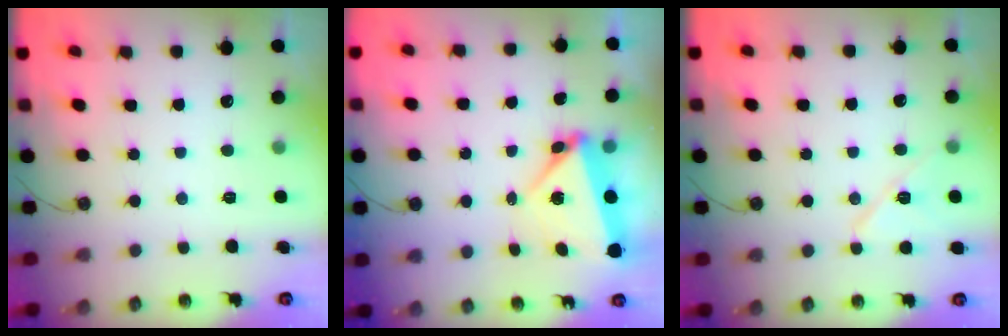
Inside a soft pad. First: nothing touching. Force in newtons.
{"total": 5.8, "press": 5.1, "slide": 2.8}
{"total": 9.4, "press": 9.3, "slide": 1.1}